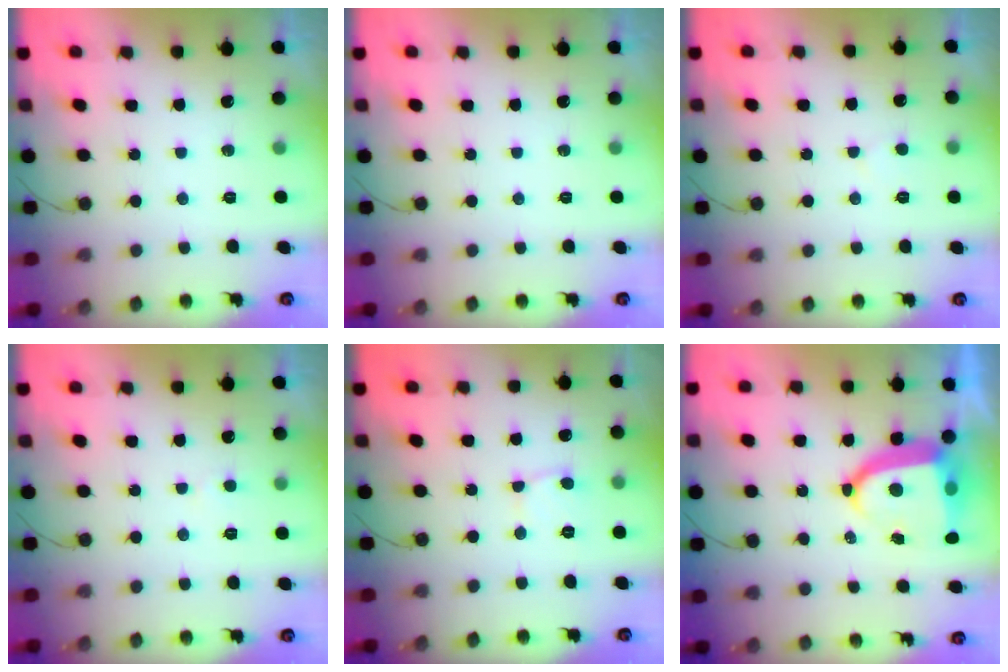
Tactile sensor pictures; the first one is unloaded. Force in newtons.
{"total": 0.0}
{"total": 2.2, "press": 2.2, "slide": 0.2}
{"total": 1.7, "press": 1.7, "slide": 0.2}
{"total": 2.1, "press": 2.1, "slide": 0.1}
{"total": 11.8, "press": 11.7, "slide": 1.5}